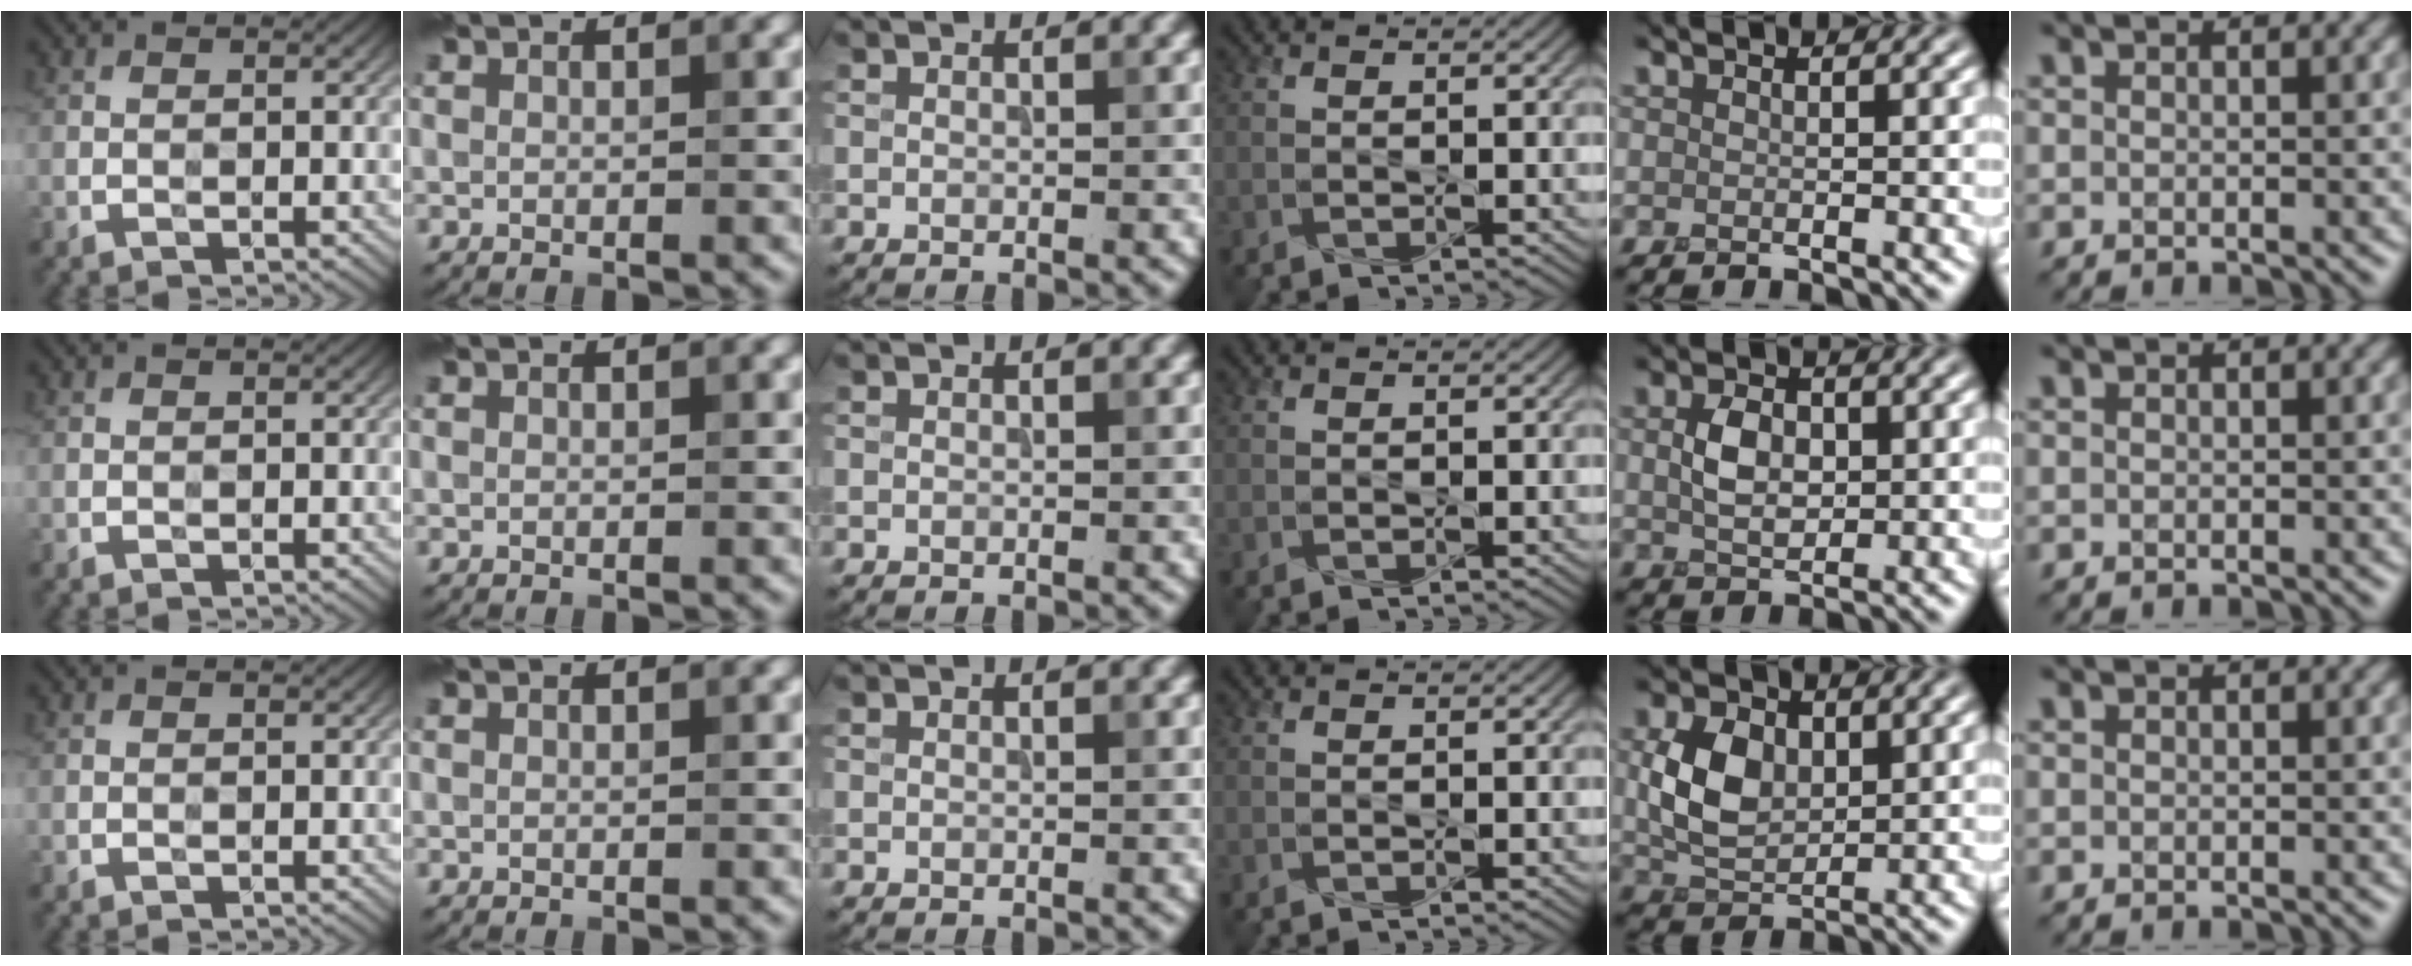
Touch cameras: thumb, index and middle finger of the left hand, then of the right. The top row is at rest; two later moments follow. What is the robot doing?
{"motion": "press", "object": "joystick"}